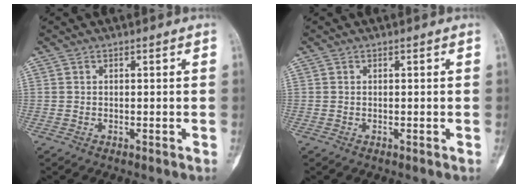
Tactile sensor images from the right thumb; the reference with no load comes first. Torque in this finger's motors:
{"motor_torque": [0.13, 0.08, -0.05, 0.01, 0.01]}